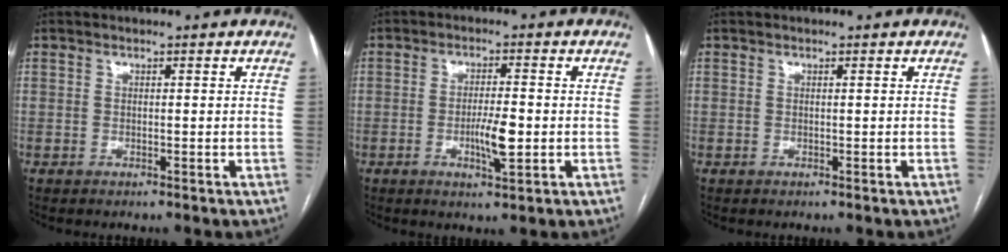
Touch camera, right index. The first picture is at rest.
{"total": 5.1, "force": [-1.1, 0.9, 4.9], "torque": [-0.090, -0.005, -0.016]}
{"total": 0.0}